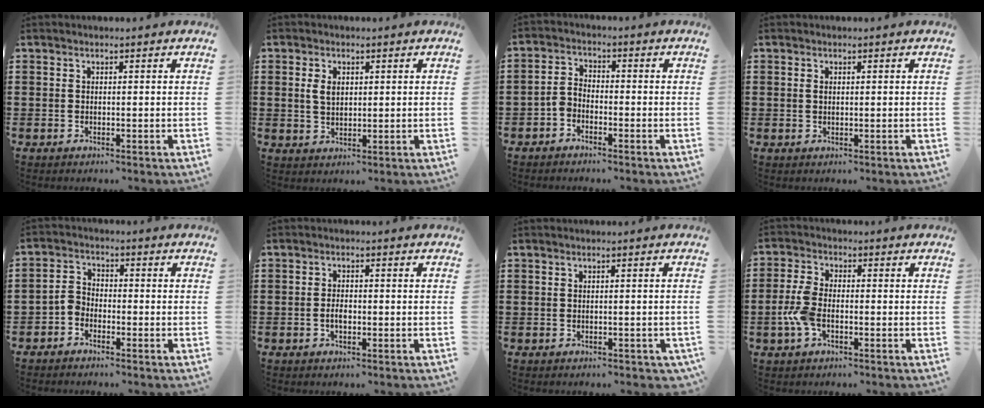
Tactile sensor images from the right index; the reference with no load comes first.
{"total": 2.8, "force": [0.6, 1.7, 2.1], "torque": [-0.046, 0.007, 0.010]}
{"total": 2.7, "force": [-2.2, 1.3, 0.8], "torque": [-0.026, 0.007, -0.048]}
{"total": 0.6, "force": [0.1, 0.3, 0.5], "torque": [-0.012, 0.000, 0.001]}
{"total": 2.8, "force": [-2.0, 1.7, 1.0], "torque": [-0.033, 0.008, -0.044]}
{"total": 2.0, "force": [-0.5, 1.0, 1.6], "torque": [-0.039, 0.000, -0.012]}
{"total": 0.5, "force": [-0.4, 0.2, 0.3], "torque": [-0.008, -0.003, -0.009]}
{"total": 5.4, "force": [-1.7, 2.8, 4.4], "torque": [-0.110, -0.004, -0.038]}